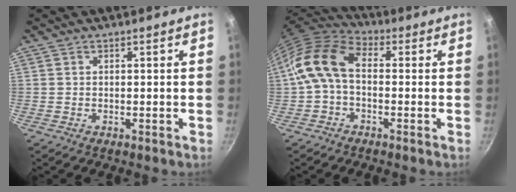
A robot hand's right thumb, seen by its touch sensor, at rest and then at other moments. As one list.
[{"total": 11.9, "force": [0.2, 7.5, 9.3], "torque": [-0.179, 0.033, -0.011]}]